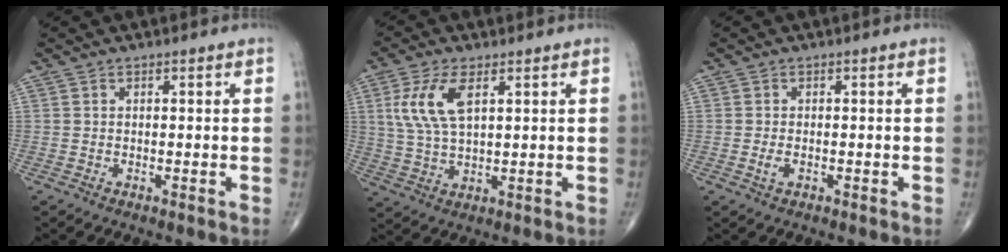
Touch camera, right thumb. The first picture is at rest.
{"total": 9.0, "force": [3.1, 4.0, 7.5], "torque": [-0.162, -0.005, 0.064]}
{"total": 1.4, "force": [-0.4, 0.8, 1.1], "torque": [-0.023, 0.001, -0.007]}